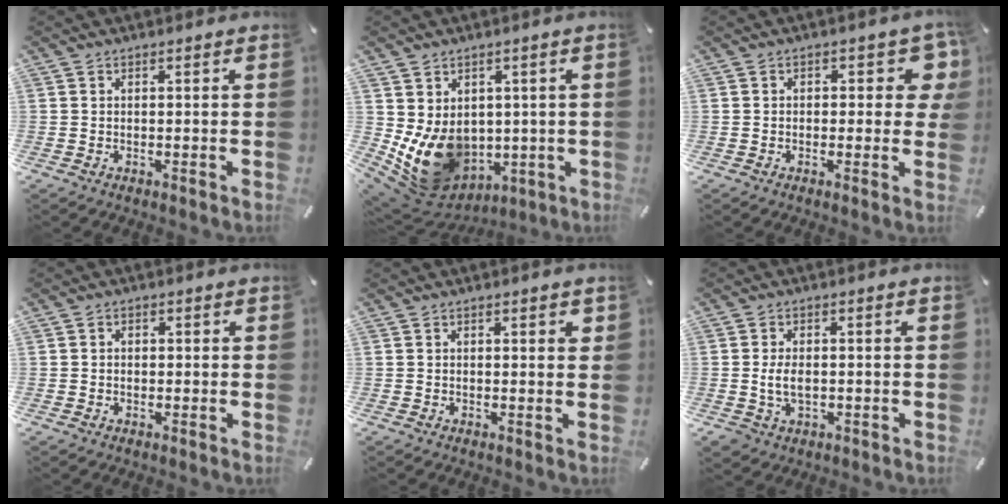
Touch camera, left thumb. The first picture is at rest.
{"total": 12.3, "force": [0.0, 10.5, 6.3], "torque": [-0.133, -0.027, 0.010]}
{"total": 6.6, "force": [1.5, 3.7, 5.2], "torque": [-0.053, -0.002, 0.019]}
{"total": 1.4, "force": [-0.3, 1.3, 0.6], "torque": [-0.012, 0.007, -0.008]}
{"total": 1.2, "force": [0.4, 0.5, 1.0], "torque": [-0.012, 0.001, 0.003]}
{"total": 4.8, "force": [-0.5, 3.3, 3.4], "torque": [-0.075, 0.003, -0.012]}